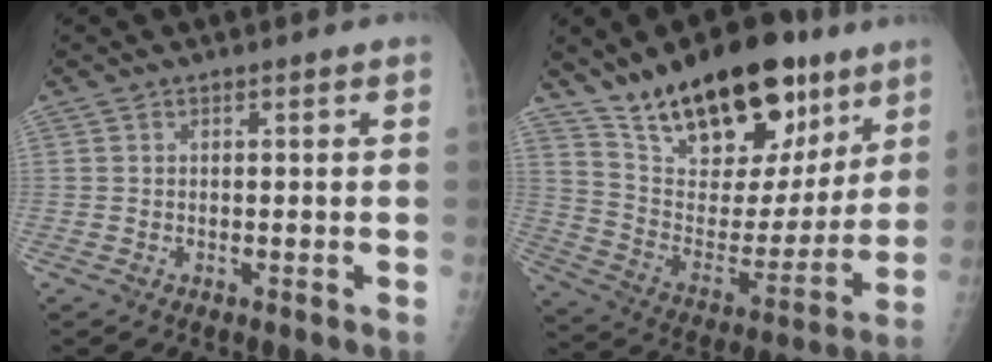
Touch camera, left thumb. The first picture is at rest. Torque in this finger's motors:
{"motor_torque": [0.82, 0.70, 1.37, -1.40, 0.13]}